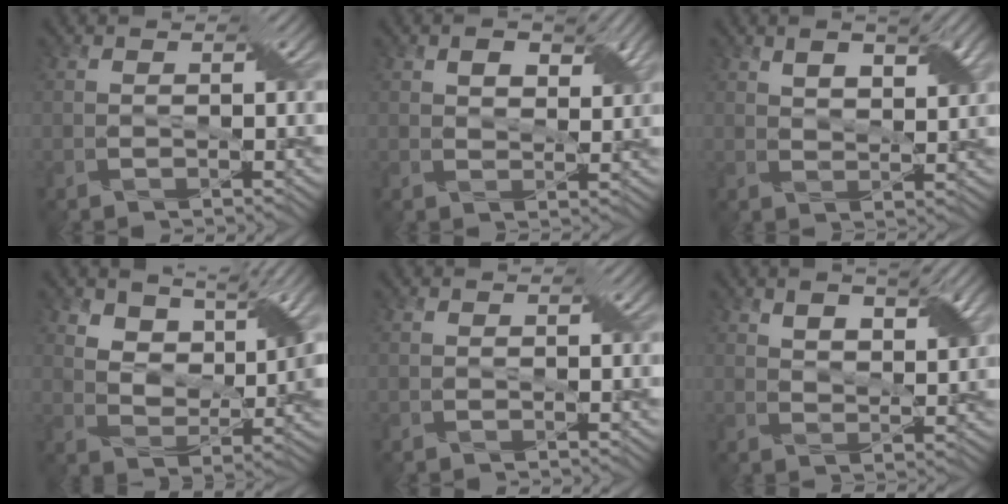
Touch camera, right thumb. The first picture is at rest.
{"total": 3.6, "force": [2.1, 1.8, 2.2], "torque": [-0.037, -0.001, 0.035]}
{"total": 4.1, "force": [2.5, 1.2, 2.9], "torque": [-0.050, -0.001, 0.045]}
{"total": 6.3, "force": [4.6, 3.1, 3.1], "torque": [-0.058, -0.004, 0.078]}
{"total": 0.0}
{"total": 4.6, "force": [2.9, 1.4, 3.2], "torque": [-0.054, 0.000, 0.051]}